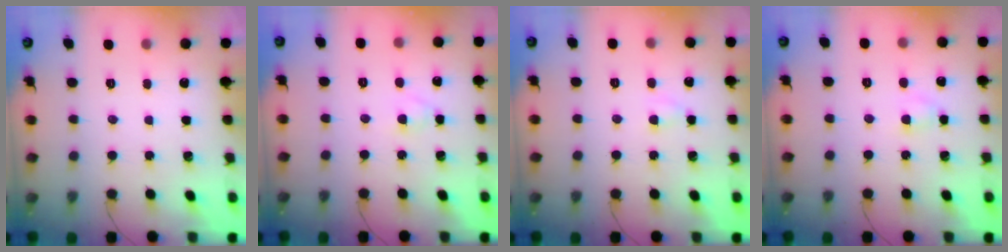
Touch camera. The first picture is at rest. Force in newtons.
{"total": 2.6, "press": 2.4, "slide": 1.1}
{"total": 2.7, "press": 2.5, "slide": 1.0}
{"total": 2.7, "press": 2.5, "slide": 1.1}